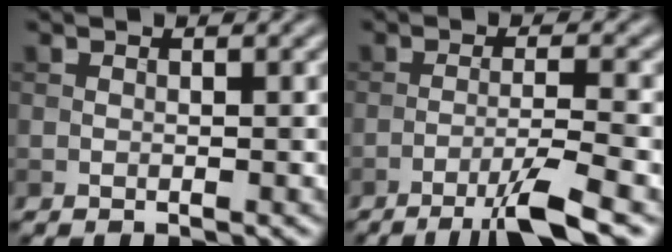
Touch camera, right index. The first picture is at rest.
{"total": 5.0, "force": [-3.1, 0.3, 4.0], "torque": [-0.061, 0.006, -0.064]}